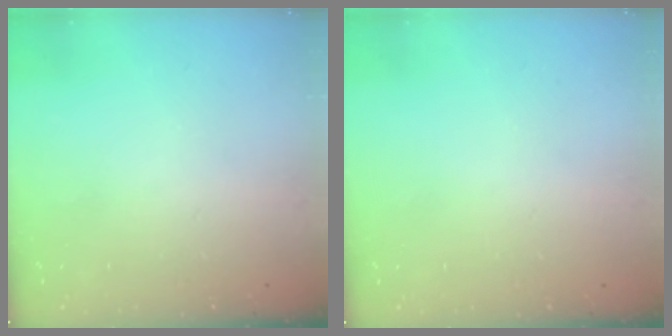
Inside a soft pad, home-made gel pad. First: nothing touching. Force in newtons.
{"total": 0.0}